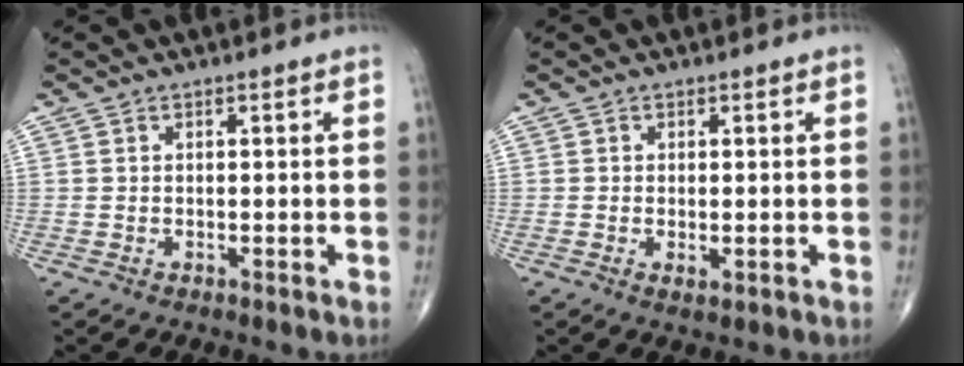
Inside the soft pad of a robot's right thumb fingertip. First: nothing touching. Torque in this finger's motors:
{"motor_torque": [-0.32, 0.08, -0.05, 0.11, 0.01]}